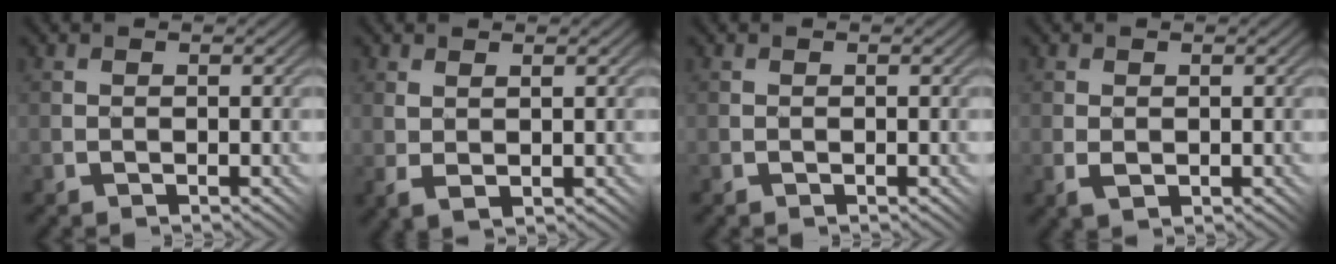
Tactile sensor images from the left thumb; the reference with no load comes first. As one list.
[{"total": 2.0, "force": [0.5, 0.8, 1.8], "torque": [-0.044, -0.004, 0.014]}, {"total": 0.0}, {"total": 1.5, "force": [-0.2, 1.0, 1.2], "torque": [-0.024, -0.001, -0.004]}]